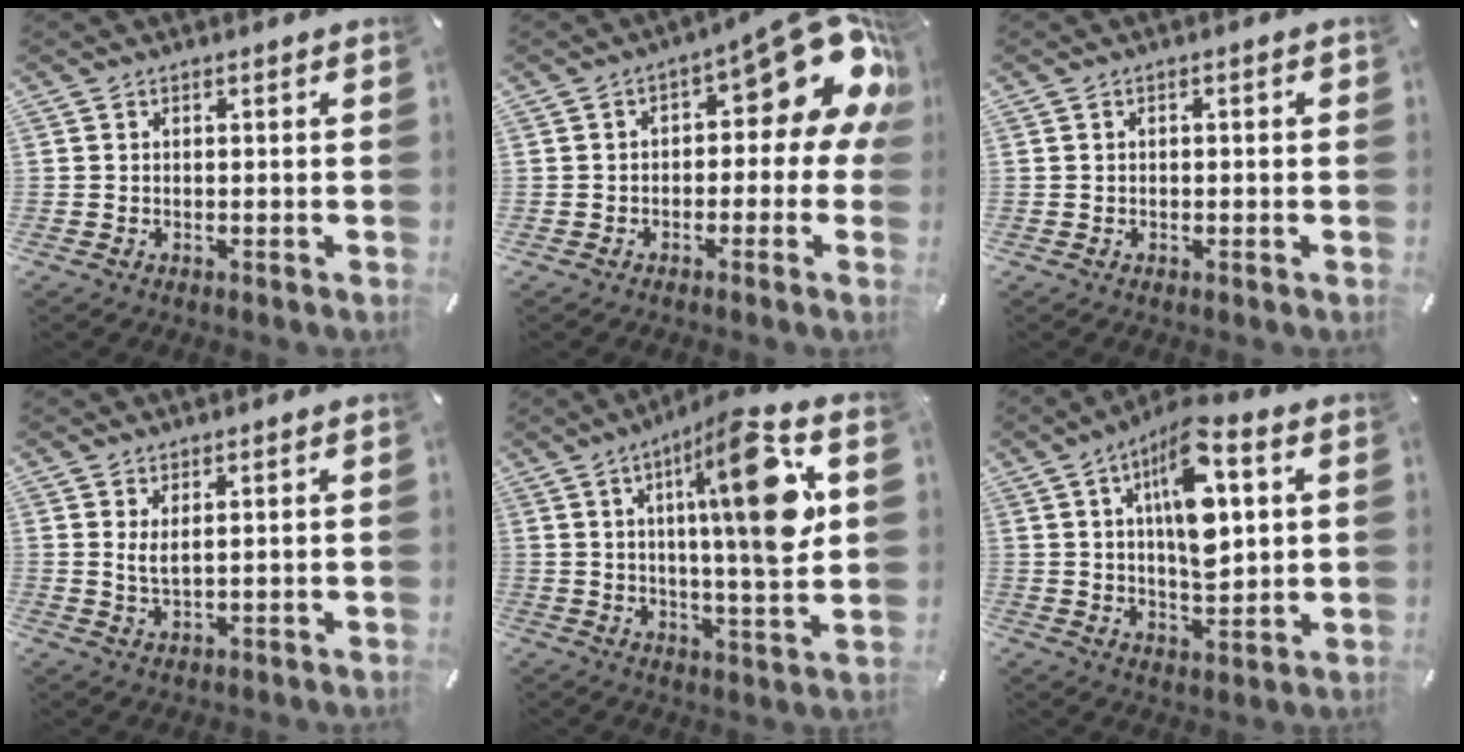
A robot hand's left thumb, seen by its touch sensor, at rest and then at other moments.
{"total": 15.5, "force": [6.6, 6.6, 12.4], "torque": [-0.149, -0.053, 0.104]}
{"total": 1.1, "force": [-0.1, 0.4, 1.1], "torque": [-0.019, 0.001, -0.002]}
{"total": 3.2, "force": [1.6, 0.8, 2.6], "torque": [-0.055, -0.001, 0.028]}
{"total": 19.3, "force": [6.3, 3.8, 17.8], "torque": [-0.280, -0.020, 0.079]}
{"total": 14.9, "force": [5.1, 6.7, 12.3], "torque": [-0.194, -0.011, 0.083]}